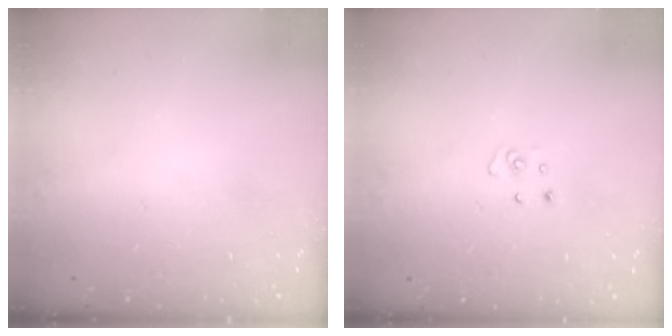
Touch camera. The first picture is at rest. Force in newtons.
{"total": 3.0, "press": 3.0, "slide": 0.3}